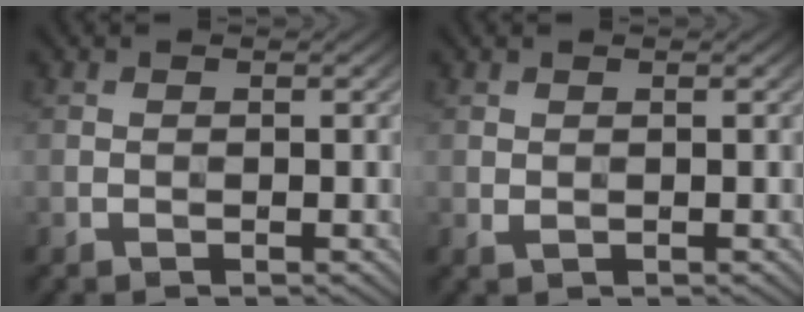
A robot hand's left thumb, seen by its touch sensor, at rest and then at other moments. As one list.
[{"total": 0.6, "force": [0.1, 0.3, 0.4], "torque": [-0.013, -0.001, 0.004]}]